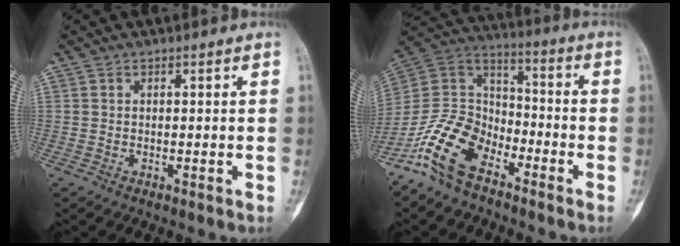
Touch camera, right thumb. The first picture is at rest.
{"total": 14.3, "force": [-9.3, 7.8, 7.5], "torque": [-0.134, 0.070, -0.193]}